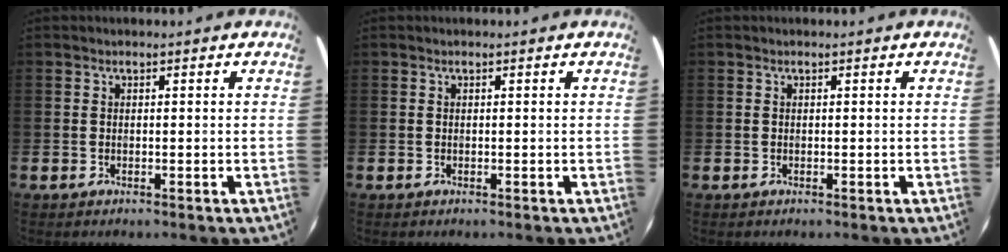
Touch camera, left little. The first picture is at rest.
{"total": 0.0}
{"total": 0.0}